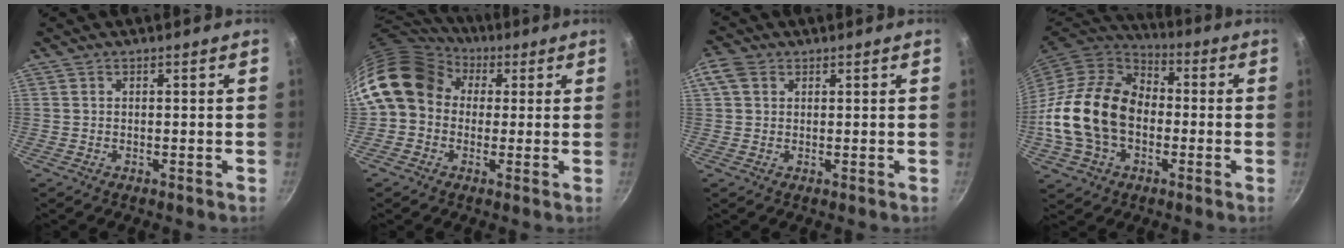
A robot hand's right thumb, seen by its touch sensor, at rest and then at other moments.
{"total": 14.3, "force": [3.1, 11.8, 7.5], "torque": [-0.114, 0.028, 0.037]}
{"total": 4.0, "force": [1.4, 3.0, 2.2], "torque": [-0.043, 0.007, 0.023]}
{"total": 20.9, "force": [-2.4, 15.0, 14.3], "torque": [-0.247, 0.038, -0.050]}